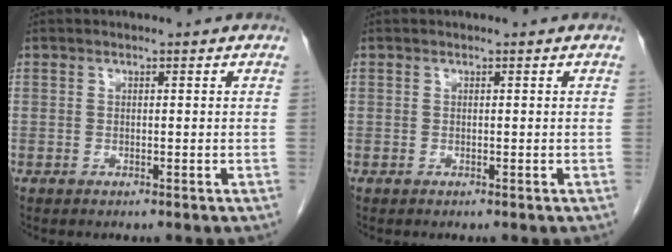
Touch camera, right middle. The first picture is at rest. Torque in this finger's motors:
{"motor_torque": [-0.20, 0.06, -0.04, -0.01]}